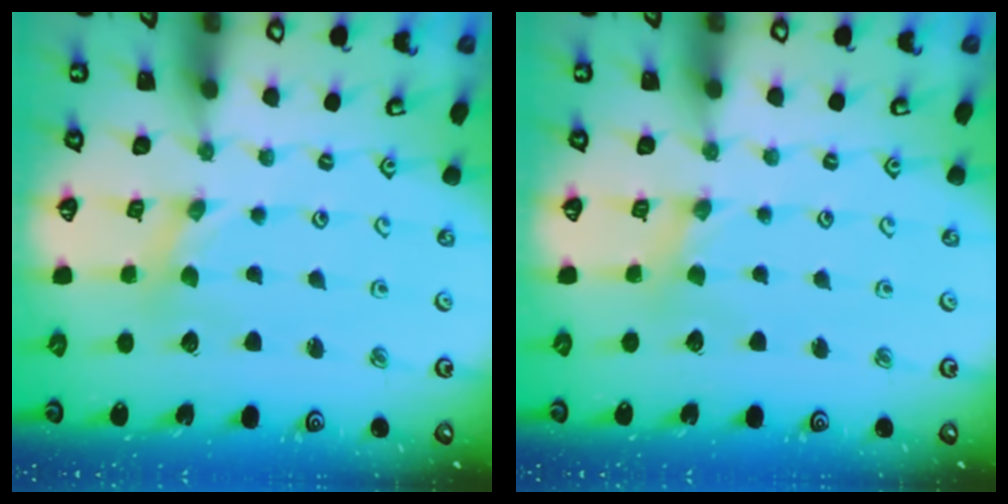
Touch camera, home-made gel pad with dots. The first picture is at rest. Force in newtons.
{"total": 1.8, "press": 1.8, "slide": 0.4}